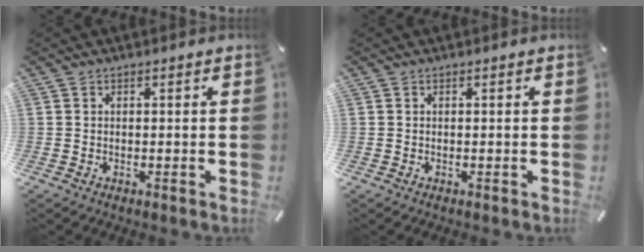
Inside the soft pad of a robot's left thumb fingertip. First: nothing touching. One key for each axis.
{"total": 0.0}